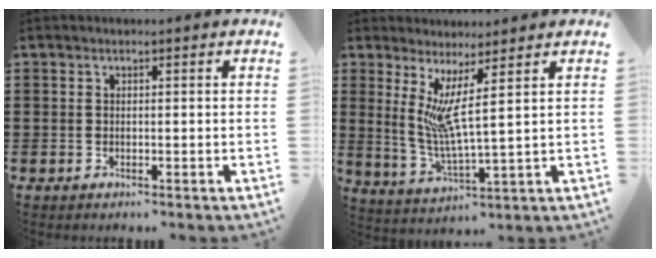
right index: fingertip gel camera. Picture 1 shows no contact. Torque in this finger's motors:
{"motor_torque": [0.39, 0.45, 0.46, 0.21]}